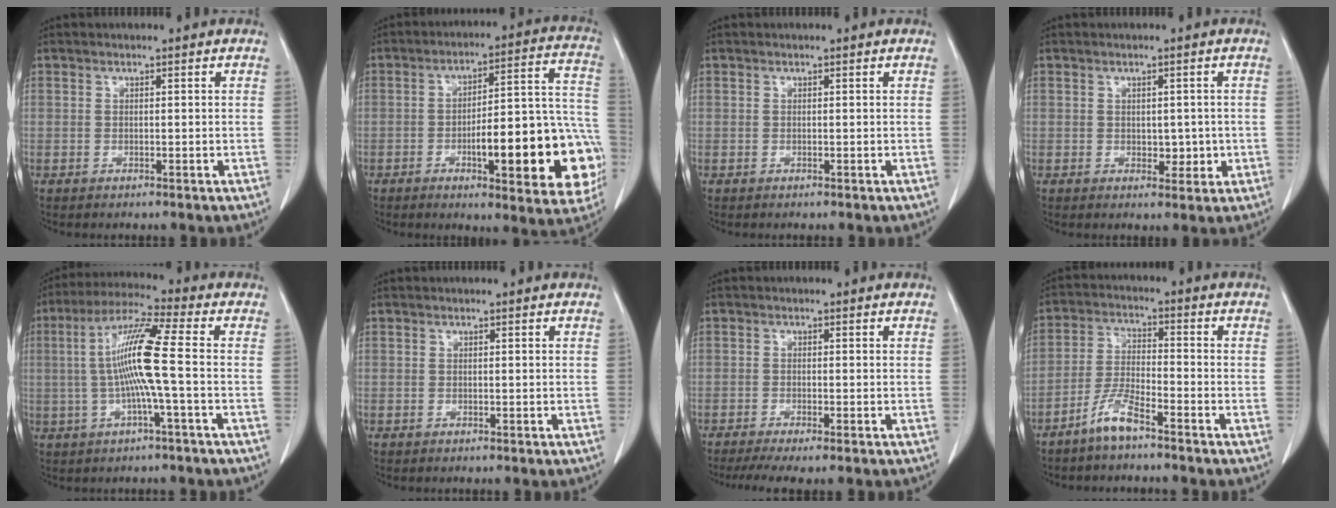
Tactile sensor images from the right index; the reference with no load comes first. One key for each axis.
{"total": 20.9, "fx": -6.1, "fy": 4.8, "fz": 19.5, "tx": -0.182, "ty": 0.035, "tz": -0.066}
{"total": 0.0}
{"total": 2.9, "fx": -0.3, "fy": 1.9, "fz": 2.2, "tx": -0.023, "ty": 0.000, "tz": 0.003}
{"total": 10.7, "fx": -0.4, "fy": -0.7, "fz": 10.7, "tx": -0.209, "ty": 0.013, "tz": -0.013}
{"total": 0.0}
{"total": 5.8, "fx": -4.6, "fy": 0.4, "fz": 3.6, "tx": -0.054, "ty": -0.010, "tz": -0.072}
{"total": 5.7, "fx": -4.3, "fy": 0.8, "fz": 3.7, "tx": -0.085, "ty": -0.005, "tz": -0.086}